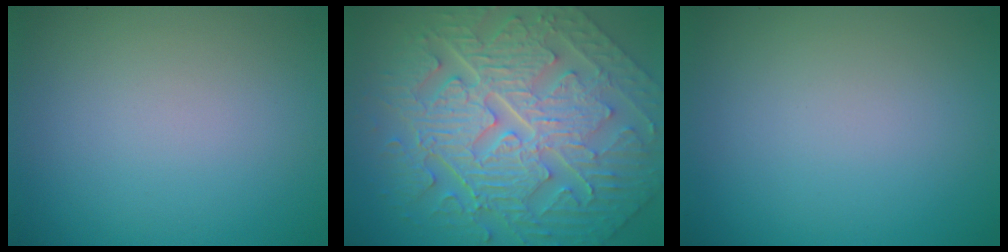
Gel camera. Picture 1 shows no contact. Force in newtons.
{"total": 11.5, "press": 7.8, "slide": 8.5}
{"total": 0.0}